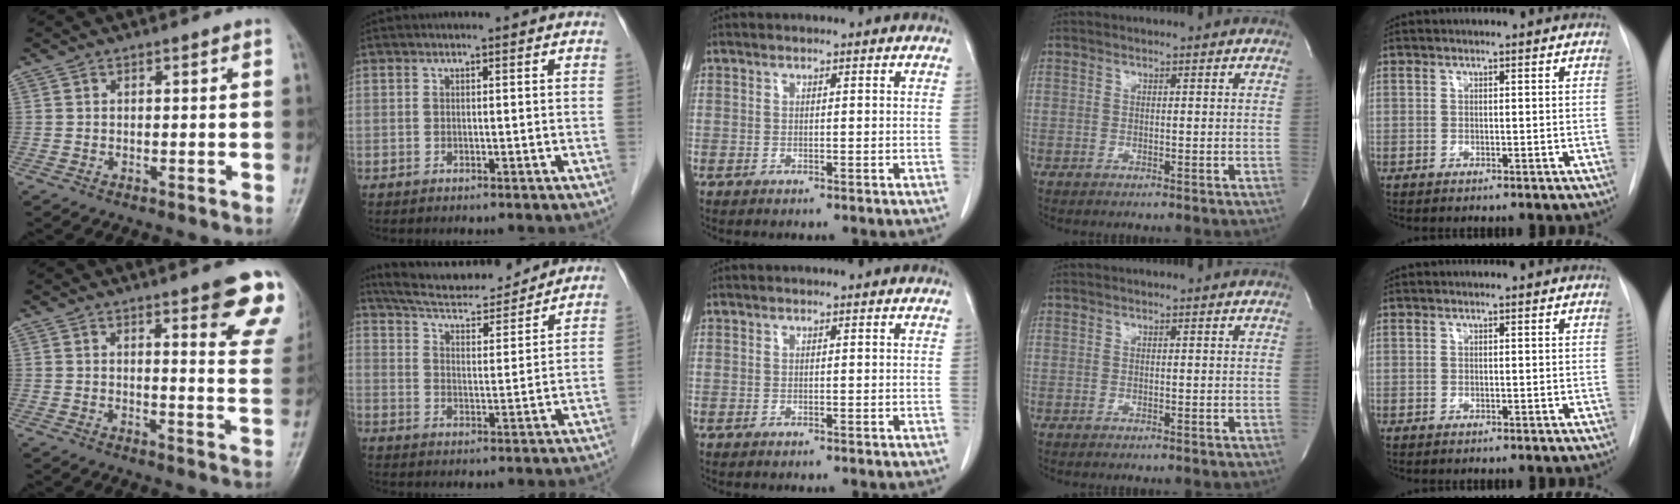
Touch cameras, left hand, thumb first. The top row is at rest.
{"thumb": {"total": 12.6, "force": [8.0, 2.3, 9.5], "torque": [-0.079, -0.039, 0.083]}, "index": {"total": 17.2, "force": [15.9, 2.6, 5.8], "torque": [-0.092, 0.011, 0.237]}}